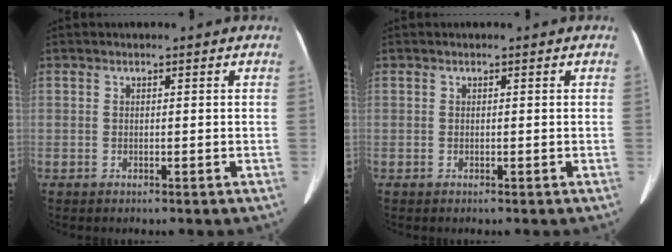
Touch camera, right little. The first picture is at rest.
{"total": 0.0}